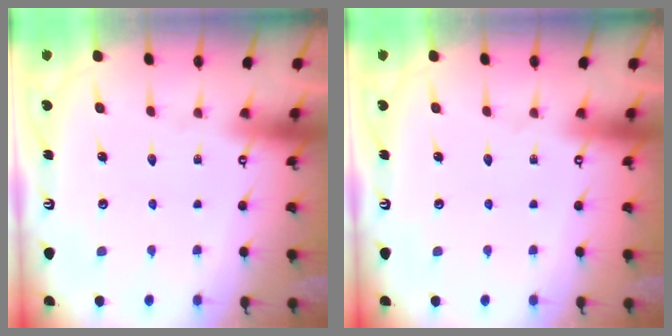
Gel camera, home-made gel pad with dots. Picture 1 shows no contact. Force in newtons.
{"total": 0.0}